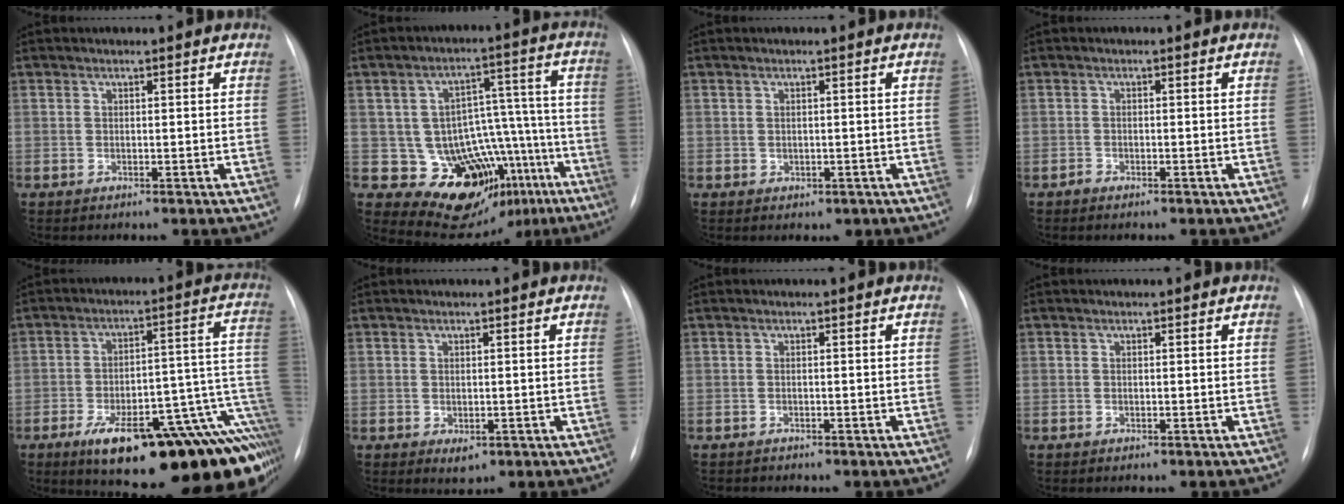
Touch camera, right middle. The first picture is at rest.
{"total": 17.1, "force": [-8.7, 10.9, 9.9], "torque": [-0.098, 0.062, -0.113]}
{"total": 1.4, "force": [-0.4, 1.2, 0.6], "torque": [-0.009, 0.000, 0.002]}
{"total": 0.8, "force": [-0.7, 0.3, 0.3], "torque": [-0.010, 0.000, -0.012]}
{"total": 26.8, "force": [-15.6, 6.4, 20.8], "torque": [-0.156, 0.024, -0.209]}
{"total": 1.9, "force": [-0.7, 1.1, 1.3], "torque": [-0.016, -0.003, 0.000]}
{"total": 0.5, "force": [-0.5, 0.2, -0.1], "torque": [-0.006, 0.000, -0.011]}
{"total": 0.0}